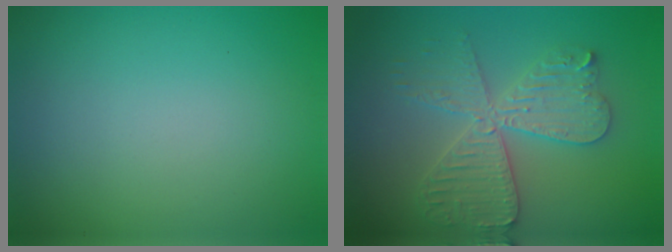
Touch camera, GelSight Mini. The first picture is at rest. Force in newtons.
{"total": 5.6, "press": 5.5, "slide": 0.8}